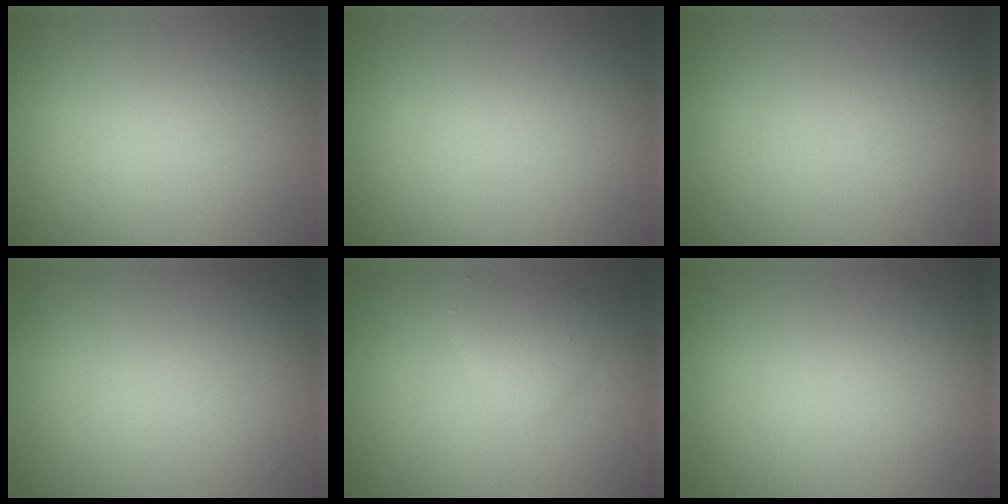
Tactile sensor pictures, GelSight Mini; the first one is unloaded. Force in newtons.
{"total": 0.0}
{"total": 0.0}
{"total": 0.0}
{"total": 1.6, "press": 1.6, "slide": 0.1}
{"total": 0.0}